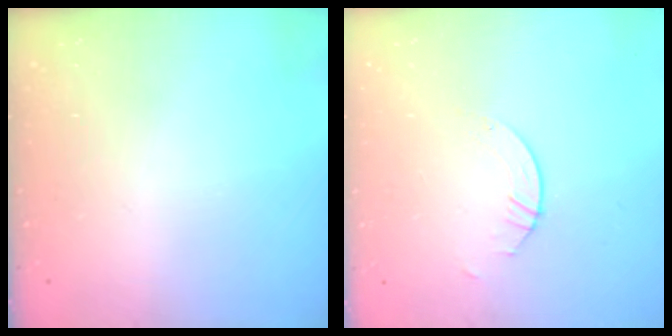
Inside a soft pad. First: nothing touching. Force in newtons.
{"total": 2.1, "press": 2.1, "slide": 0.1}